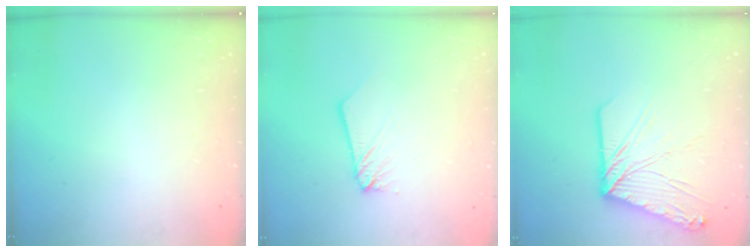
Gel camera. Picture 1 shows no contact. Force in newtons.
{"total": 2.6, "press": 2.6, "slide": 0.2}
{"total": 12.8, "press": 12.7, "slide": 1.4}